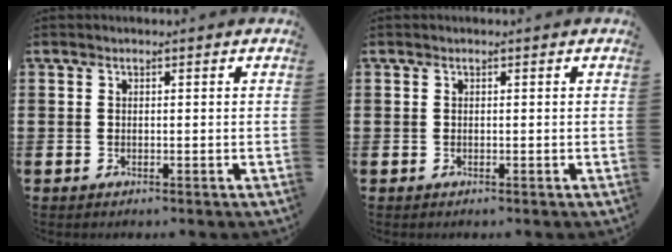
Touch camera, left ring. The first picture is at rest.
{"total": 0.0}